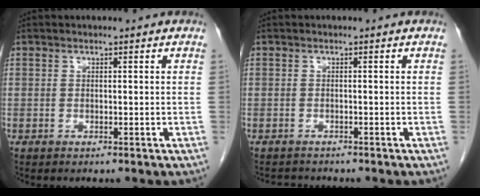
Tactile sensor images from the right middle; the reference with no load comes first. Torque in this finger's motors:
{"motor_torque": [-1.13, 0.09, -0.57, -0.15]}